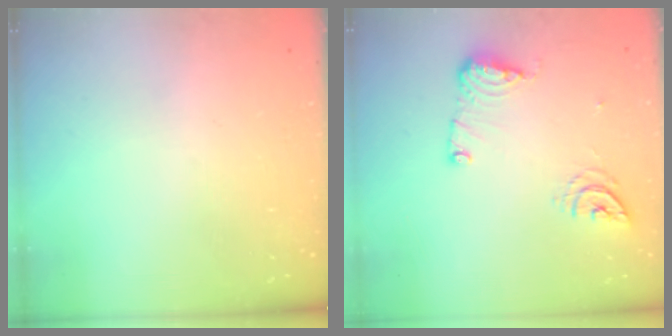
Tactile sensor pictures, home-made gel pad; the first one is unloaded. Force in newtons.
{"total": 10.0, "press": 10.0, "slide": 0.8}